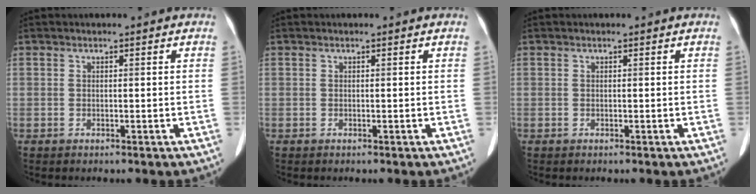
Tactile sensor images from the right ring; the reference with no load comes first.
{"total": 0.0}
{"total": 0.0}